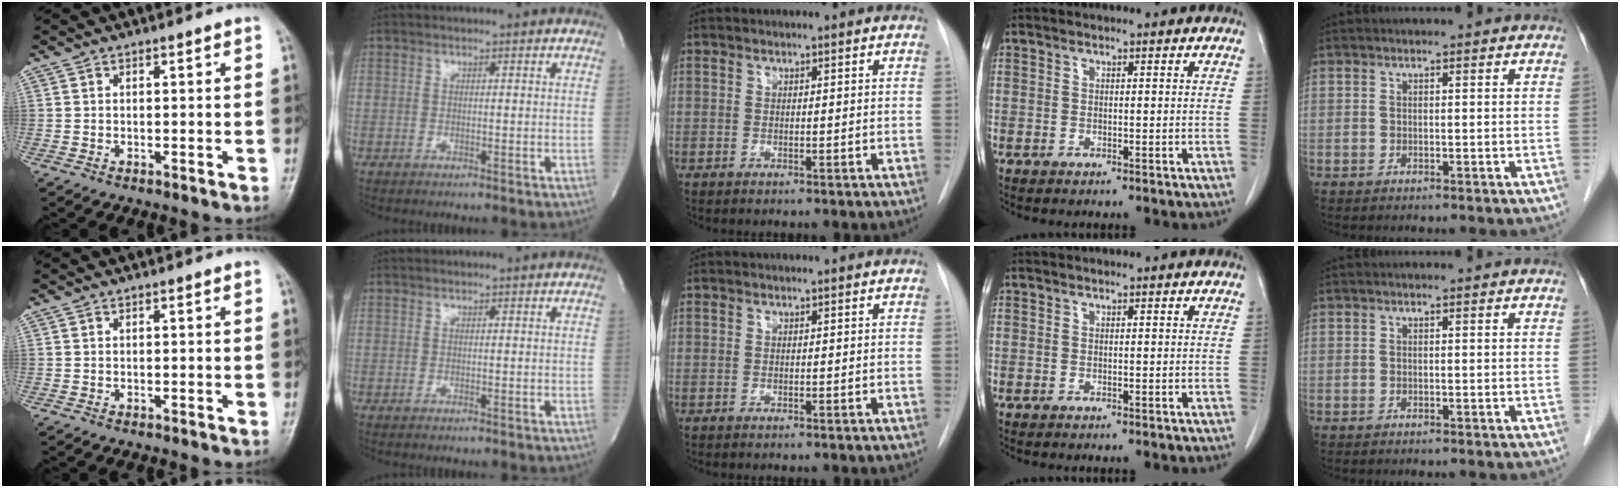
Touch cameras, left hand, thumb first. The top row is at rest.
{}